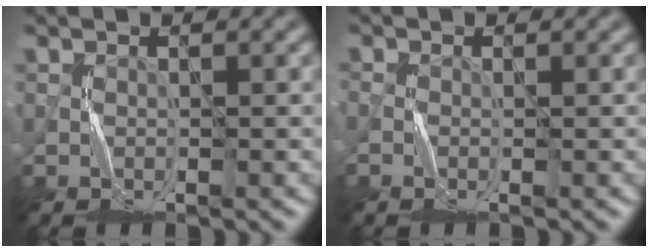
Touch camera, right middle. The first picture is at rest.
{"total": 0.7, "force": [-0.6, 0.4, 0.2], "torque": [-0.001, -0.002, -0.011]}